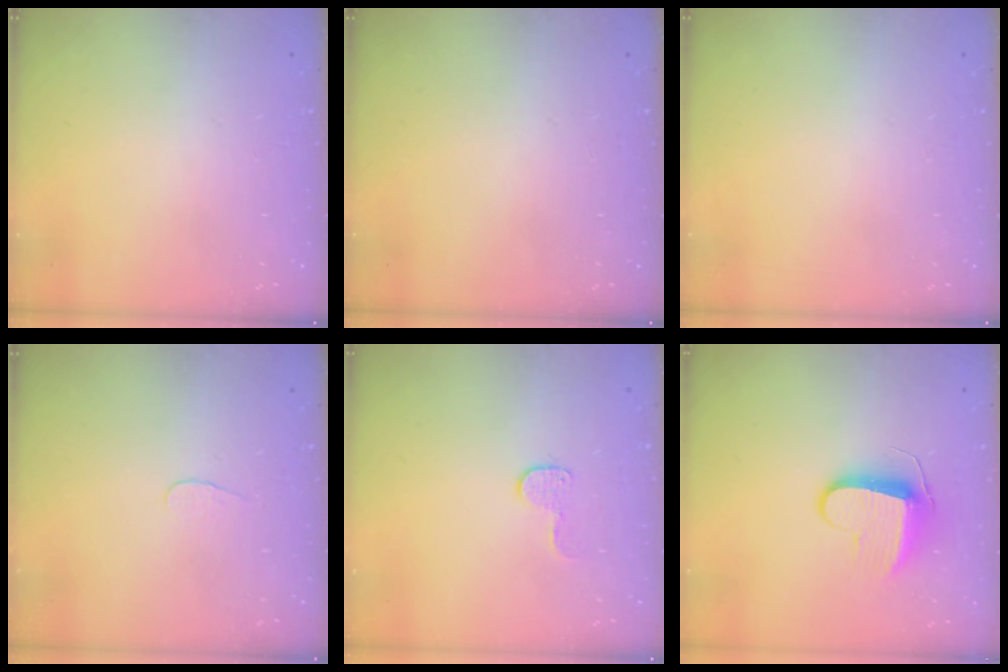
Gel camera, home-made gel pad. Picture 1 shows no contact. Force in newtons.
{"total": 0.0}
{"total": 0.0}
{"total": 2.8, "press": 2.7, "slide": 0.3}
{"total": 6.4, "press": 6.4, "slide": 0.4}
{"total": 9.1, "press": 9.1, "slide": 0.3}